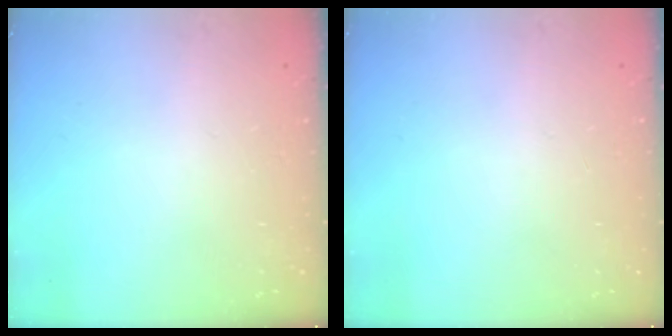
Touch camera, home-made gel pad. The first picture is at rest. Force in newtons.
{"total": 0.0}